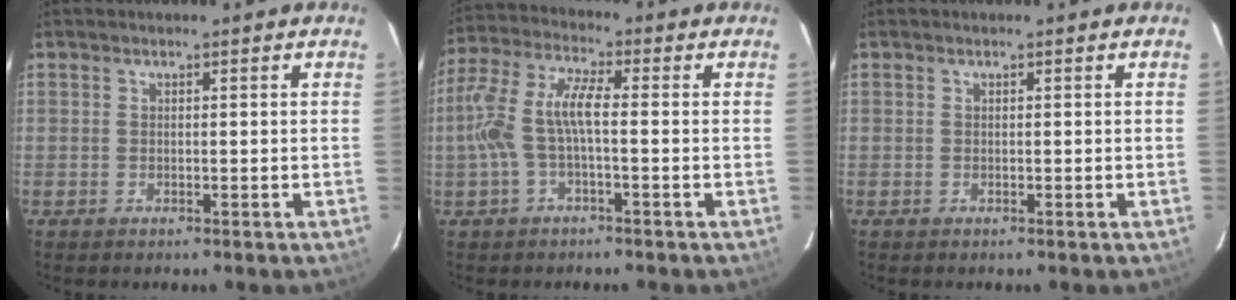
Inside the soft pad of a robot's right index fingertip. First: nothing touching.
{"total": 8.8, "force": [-1.6, 2.5, 8.3], "torque": [-0.187, 0.010, -0.028]}
{"total": 0.0}